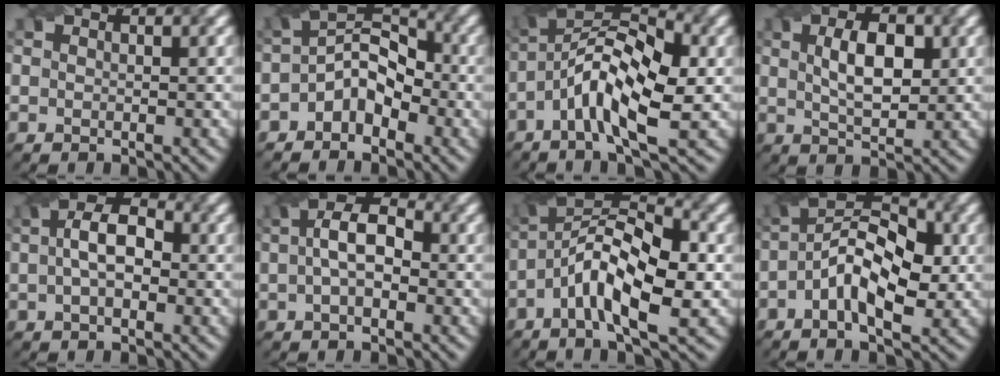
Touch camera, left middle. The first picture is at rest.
{"total": 4.6, "force": [-1.8, 3.1, 3.0], "torque": [-0.043, 0.010, -0.039]}
{"total": 9.2, "force": [-2.0, 3.4, 8.3], "torque": [-0.151, 0.022, -0.050]}
{"total": 4.8, "force": [1.0, 2.3, 4.1], "torque": [-0.076, 0.003, 0.019]}
{"total": 4.9, "force": [0.4, 2.7, 4.1], "torque": [-0.067, 0.017, -0.006]}
{"total": 4.9, "force": [0.3, 2.7, 4.1], "torque": [-0.070, 0.016, -0.005]}
{"total": 9.1, "force": [-2.1, 3.2, 8.3], "torque": [-0.153, 0.022, -0.051]}
{"total": 7.4, "force": [-0.8, 3.8, 6.3], "torque": [-0.112, 0.019, -0.022]}